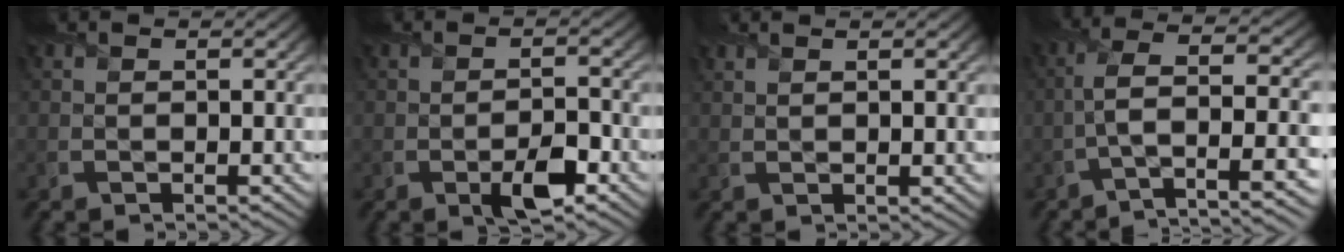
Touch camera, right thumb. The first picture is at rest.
{"total": 3.9, "force": [-1.8, 1.5, 3.1], "torque": [-0.053, -0.004, -0.030]}
{"total": 1.8, "force": [1.1, 0.3, 1.4], "torque": [-0.027, 0.004, 0.017]}
{"total": 9.9, "force": [-2.8, 3.6, 8.8], "torque": [-0.166, 0.005, -0.050]}